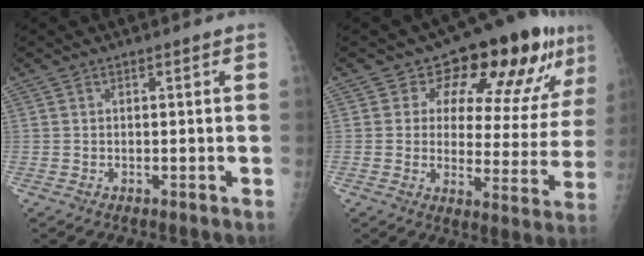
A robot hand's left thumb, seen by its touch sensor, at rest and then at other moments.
{"total": 16.8, "force": [9.7, 8.2, 10.9], "torque": [-0.091, -0.049, 0.125]}